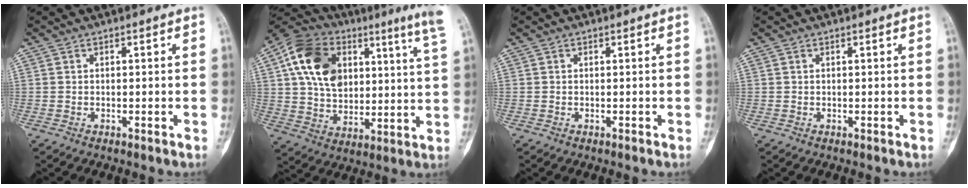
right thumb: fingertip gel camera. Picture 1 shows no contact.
{"total": 19.0, "force": [8.7, 8.7, 14.5], "torque": [-0.196, -0.023, 0.138]}
{"total": 0.0}
{"total": 0.0}